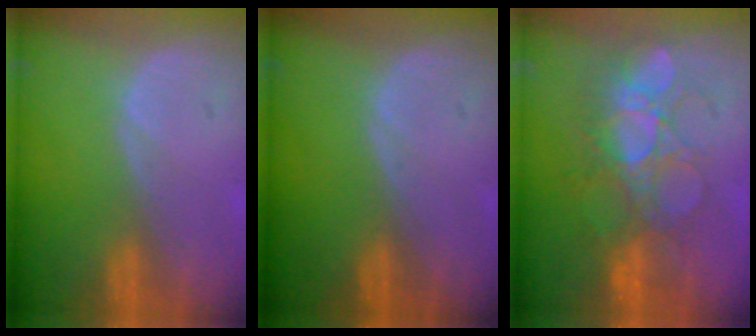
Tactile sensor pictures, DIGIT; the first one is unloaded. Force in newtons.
{"total": 0.0}
{"total": 8.7, "press": 8.4, "slide": 2.4}